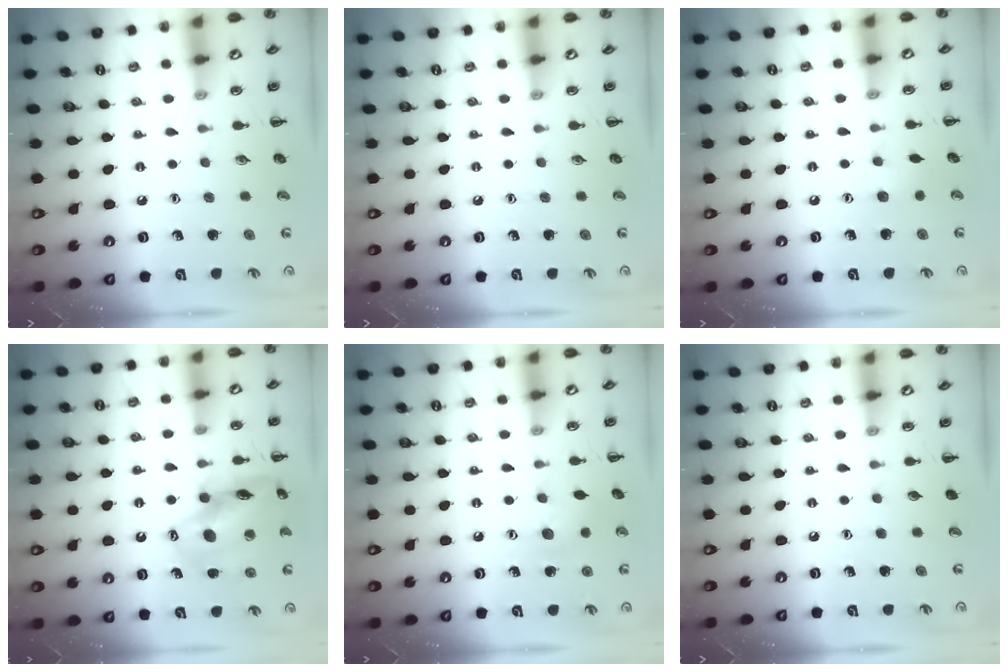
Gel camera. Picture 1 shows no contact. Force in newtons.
{"total": 0.0}
{"total": 3.9, "press": 3.7, "slide": 1.0}
{"total": 15.1, "press": 14.7, "slide": 3.4}
{"total": 6.8, "press": 6.7, "slide": 1.3}
{"total": 0.0}